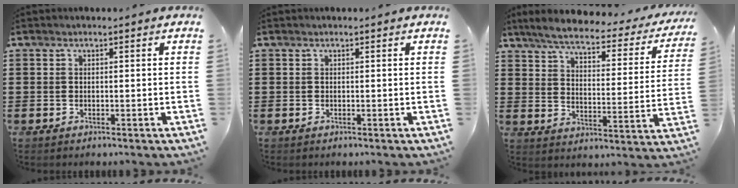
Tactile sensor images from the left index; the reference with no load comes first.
{"total": 0.0}
{"total": 5.1, "force": [4.2, 0.7, 2.8], "torque": [-0.076, -0.026, 0.067]}